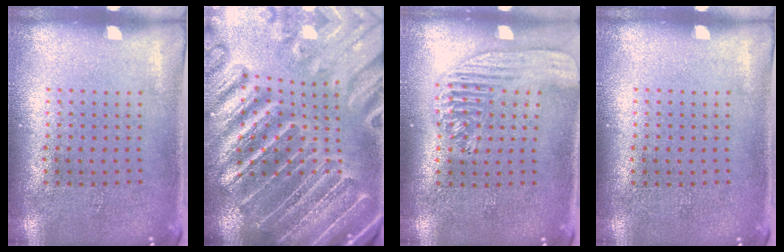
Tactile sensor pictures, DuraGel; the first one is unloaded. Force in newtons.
{"total": 4.0, "press": 3.9, "slide": 1.1}
{"total": 1.8, "press": 1.6, "slide": 0.7}
{"total": 0.0}